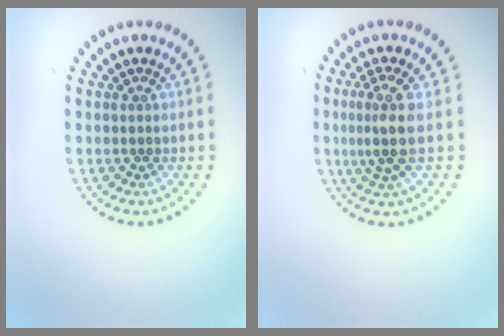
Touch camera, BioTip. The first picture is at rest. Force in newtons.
{"total": 3.1, "press": 2.5, "slide": 1.9}